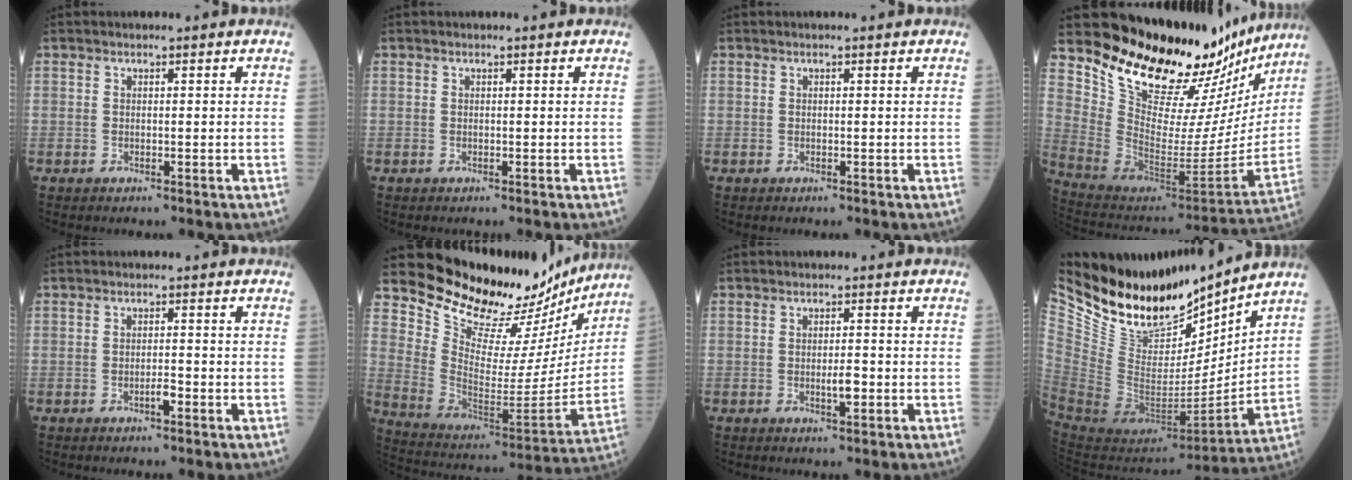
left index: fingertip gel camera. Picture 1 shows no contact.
{"total": 0.0}
{"total": 0.0}
{"total": 24.5, "force": [21.4, 8.4, 8.4], "torque": [-0.115, -0.068, 0.311]}
{"total": 1.4, "force": [-1.2, 0.3, 0.8], "torque": [-0.013, -0.004, -0.021]}
{"total": 21.6, "force": [19.5, 7.0, 5.8], "torque": [-0.088, -0.052, 0.284]}
{"total": 2.1, "force": [-1.0, 0.6, 1.8], "torque": [-0.029, -0.004, -0.016]}
{"total": 21.1, "force": [18.1, 7.6, 7.5], "torque": [-0.162, -0.031, 0.328]}